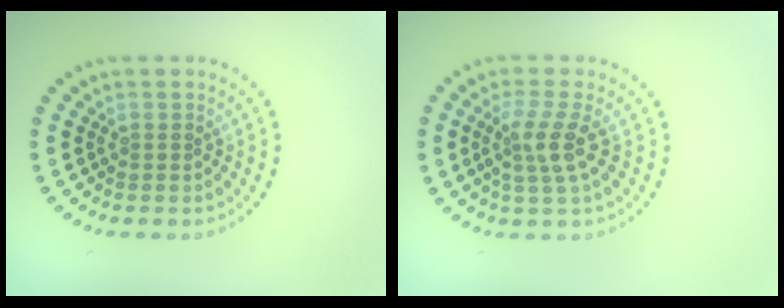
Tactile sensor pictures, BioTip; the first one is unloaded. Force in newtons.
{"total": 2.7, "press": 2.1, "slide": 1.7}